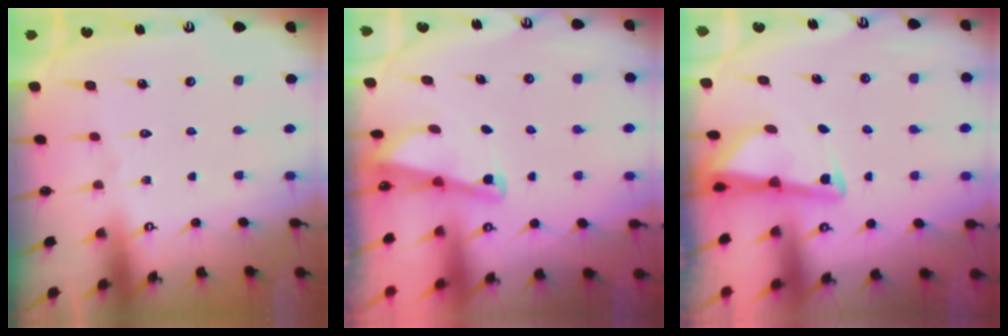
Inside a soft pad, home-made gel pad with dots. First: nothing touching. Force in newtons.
{"total": 2.1, "press": 2.0, "slide": 0.3}
{"total": 2.9, "press": 2.9, "slide": 0.4}